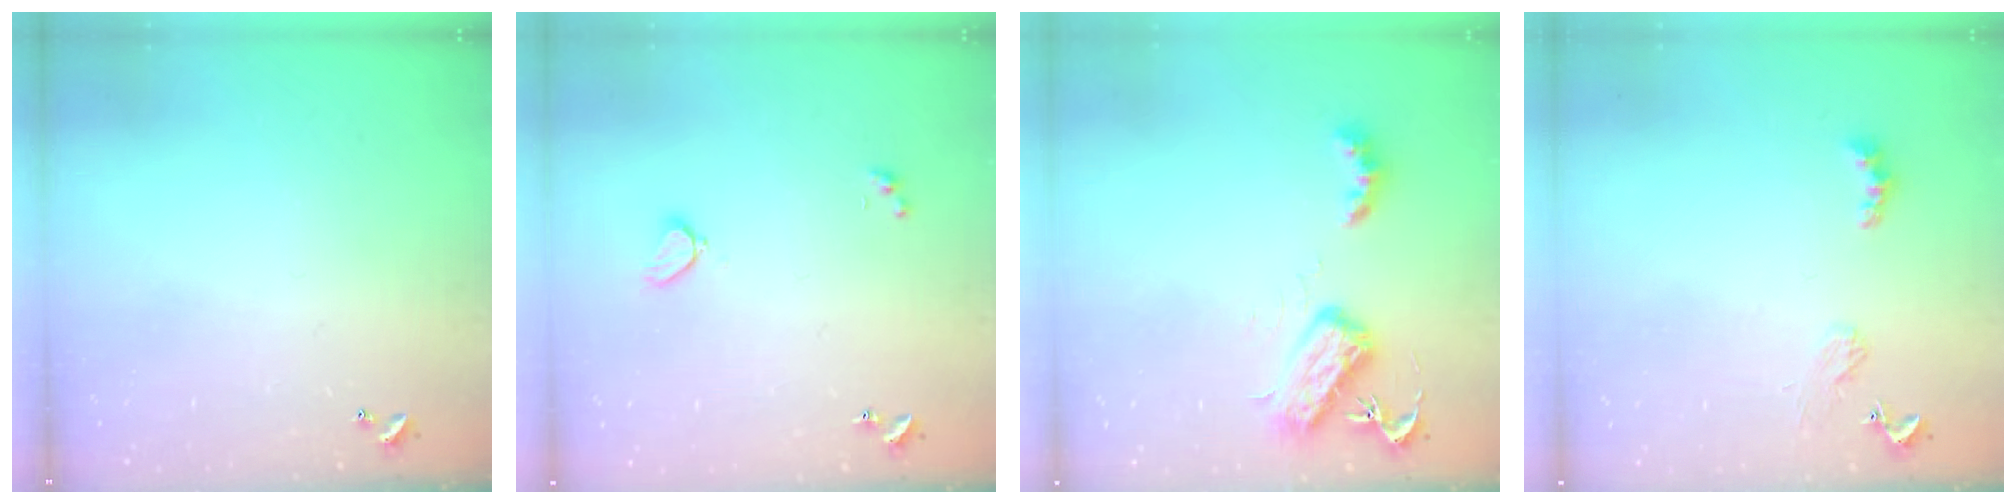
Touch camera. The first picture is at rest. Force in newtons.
{"total": 2.1, "press": 2.0, "slide": 0.5}
{"total": 6.1, "press": 6.0, "slide": 0.5}
{"total": 2.4, "press": 2.3, "slide": 0.5}